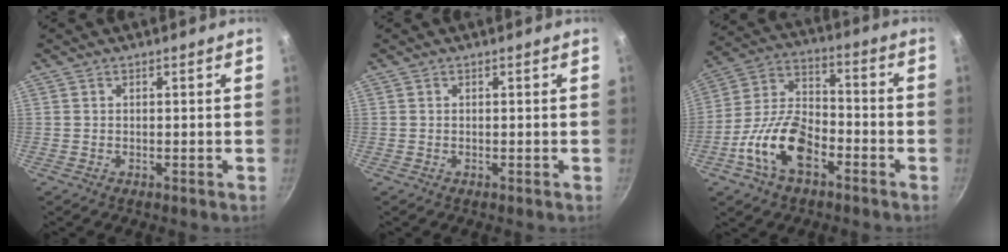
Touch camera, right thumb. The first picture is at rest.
{"total": 0.0}
{"total": 14.5, "force": [-6.4, 7.9, 10.4], "torque": [-0.182, 0.046, -0.131]}